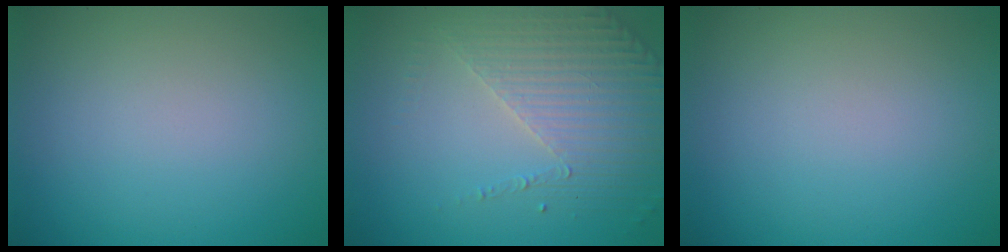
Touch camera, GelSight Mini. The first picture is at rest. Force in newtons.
{"total": 4.4, "press": 3.3, "slide": 2.9}
{"total": 0.0}